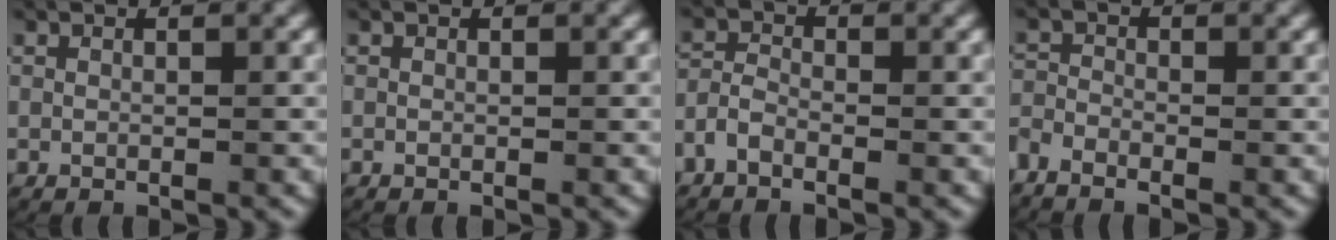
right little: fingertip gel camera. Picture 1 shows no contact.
{"total": 0.0}
{"total": 2.0, "force": [-1.3, 1.3, 1.0], "torque": [-0.031, -0.003, -0.028]}
{"total": 2.2, "force": [-1.6, 1.3, 0.7], "torque": [-0.027, -0.009, -0.033]}